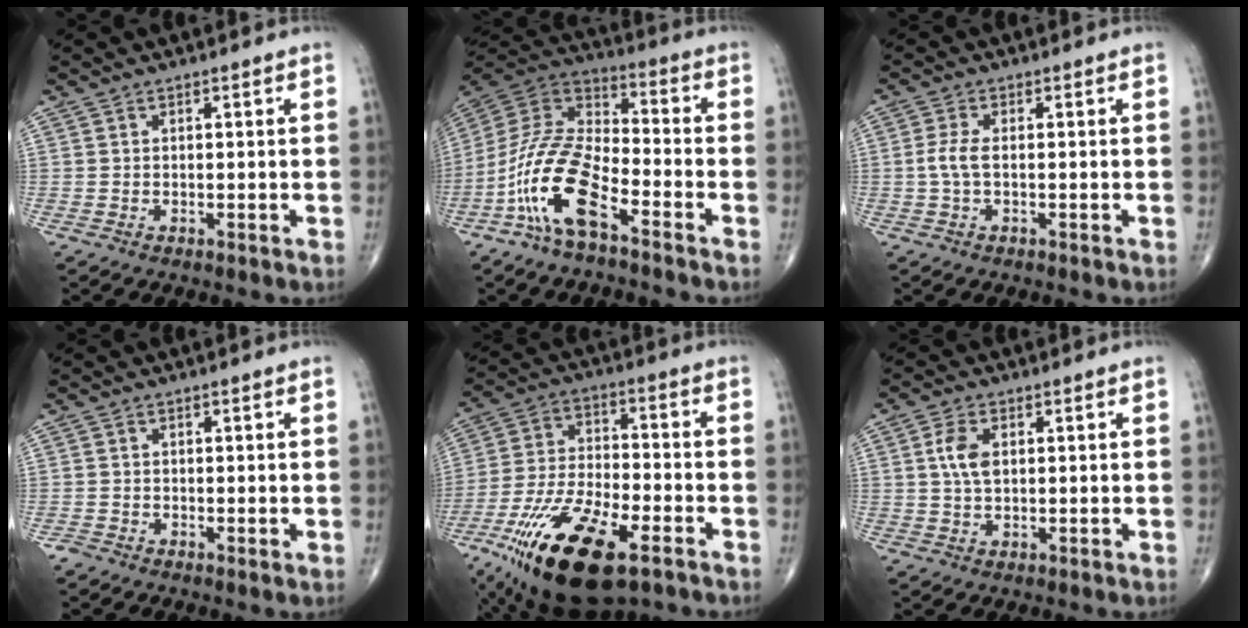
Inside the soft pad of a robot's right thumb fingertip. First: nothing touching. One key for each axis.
{"total": 15.8, "fx": -7.9, "fy": 6.2, "fz": 12.2, "tx": -0.248, "ty": 0.055, "tz": -0.159}
{"total": 3.2, "fx": -0.2, "fy": 1.3, "fz": 2.9, "tx": -0.075, "ty": 0.002, "tz": -0.008}
{"total": 1.0, "fx": -0.6, "fy": 0.6, "fz": 0.4, "tx": -0.004, "ty": -0.002, "tz": -0.017}
{"total": 22.7, "fx": -12.0, "fy": 9.0, "fz": 17.0, "tx": -0.344, "ty": 0.023, "tz": -0.210}
{"total": 4.8, "fx": 1.0, "fy": 2.7, "fz": 3.9, "tx": -0.081, "ty": 0.000, "tz": 0.015}